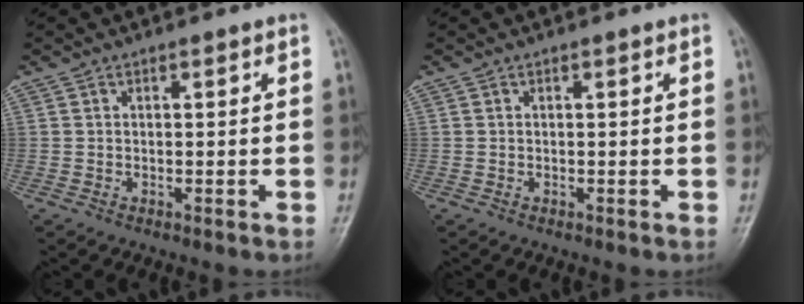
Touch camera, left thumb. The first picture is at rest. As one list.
[{"total": 0.0}]